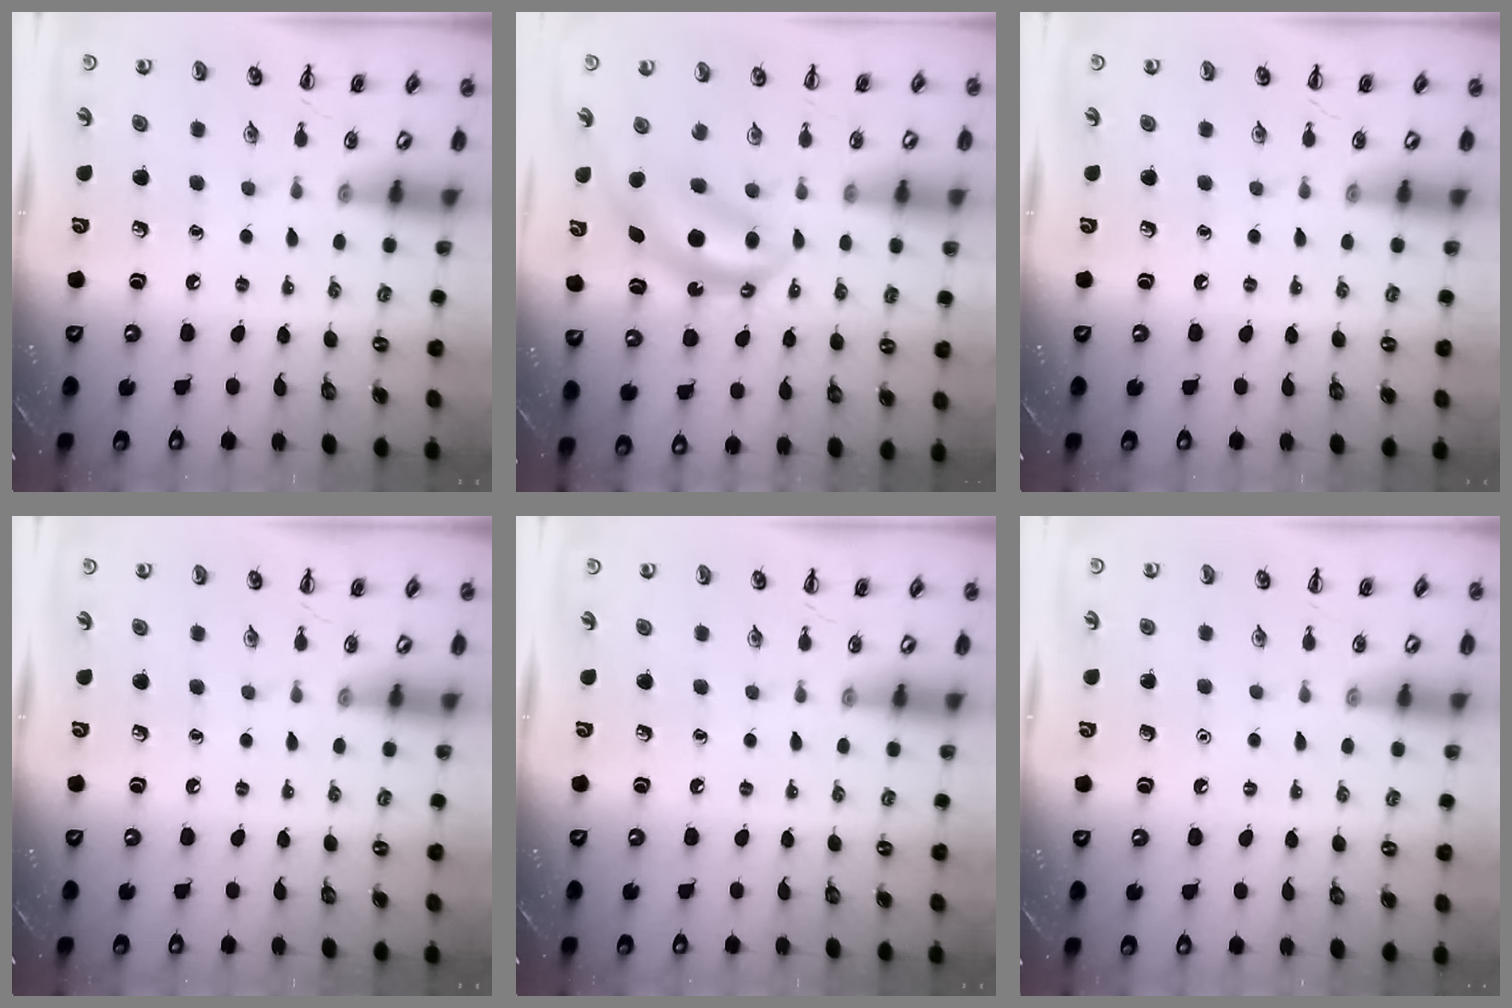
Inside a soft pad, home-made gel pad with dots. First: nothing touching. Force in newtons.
{"total": 6.2, "press": 6.2, "slide": 0.7}
{"total": 0.0}
{"total": 0.0}
{"total": 0.0}
{"total": 1.6, "press": 1.6, "slide": 0.1}